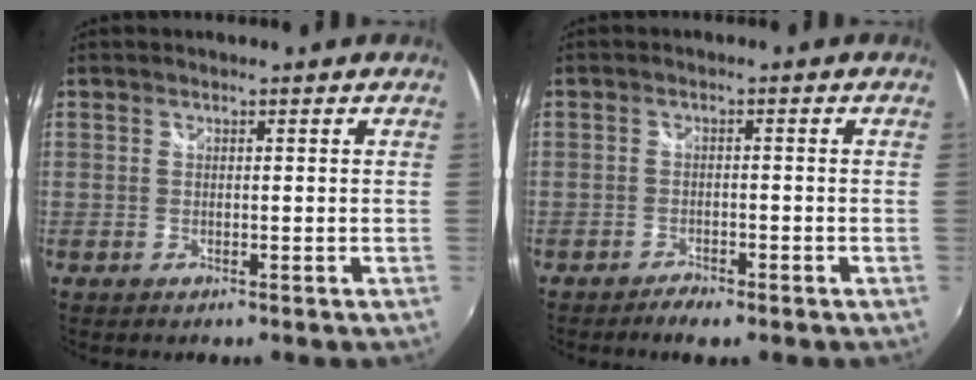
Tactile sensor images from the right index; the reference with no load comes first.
{"total": 3.0, "force": [-2.6, 0.9, 1.4], "torque": [-0.038, -0.006, -0.047]}